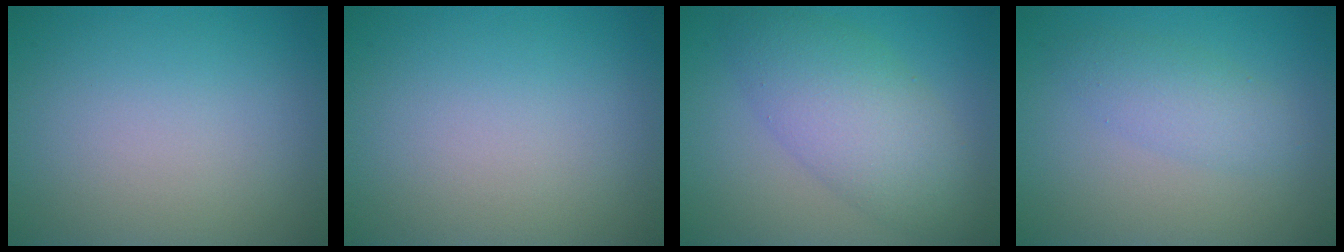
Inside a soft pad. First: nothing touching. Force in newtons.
{"total": 0.0}
{"total": 6.2, "press": 6.2, "slide": 0.2}
{"total": 2.5, "press": 2.5, "slide": 0.1}